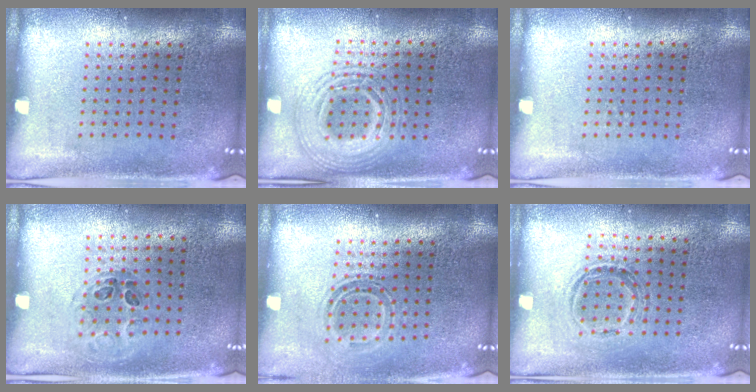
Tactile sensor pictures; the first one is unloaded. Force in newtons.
{"total": 2.8, "press": 2.8, "slide": 0.3}
{"total": 0.0}
{"total": 1.0, "press": 0.7, "slide": 0.7}
{"total": 1.5, "press": 1.1, "slide": 1.0}
{"total": 1.1, "press": 0.9, "slide": 0.7}